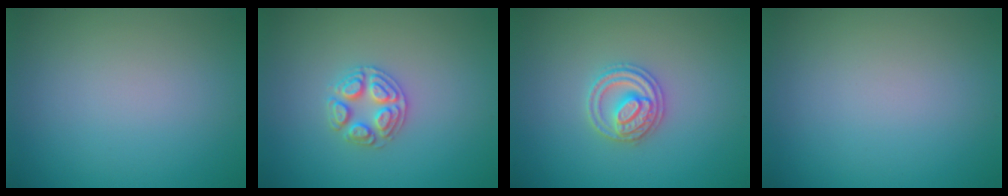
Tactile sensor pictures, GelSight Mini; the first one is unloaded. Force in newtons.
{"total": 2.5, "press": 2.5, "slide": 0.4}
{"total": 2.8, "press": 2.7, "slide": 0.5}
{"total": 0.0}